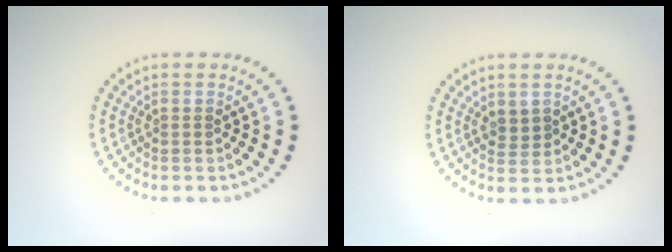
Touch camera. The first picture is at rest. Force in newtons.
{"total": 0.8, "press": 0.6, "slide": 0.6}